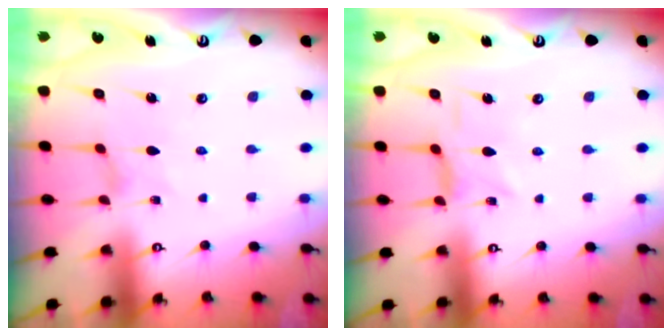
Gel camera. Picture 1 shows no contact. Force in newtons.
{"total": 0.8, "press": 0.7, "slide": 0.4}